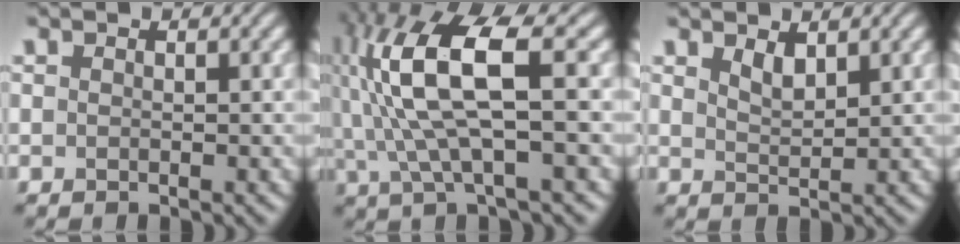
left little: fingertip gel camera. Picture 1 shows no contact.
{"total": 10.1, "force": [1.7, 3.0, 9.5], "torque": [-0.206, 0.013, 0.034]}
{"total": 1.7, "force": [1.3, 0.5, 1.0], "torque": [-0.022, -0.003, 0.027]}